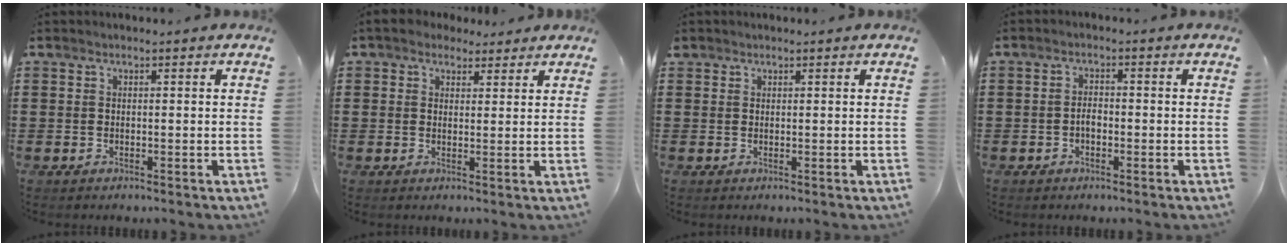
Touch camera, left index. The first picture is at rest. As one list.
[{"total": 3.0, "force": [2.4, 1.8, 0.7], "torque": [-0.022, 0.006, 0.044]}, {"total": 0.6, "force": [0.4, 0.4, 0.1], "torque": [-0.002, 0.003, 0.008]}, {"total": 1.8, "force": [-0.6, 0.9, 1.5], "torque": [-0.030, 0.004, -0.012]}]